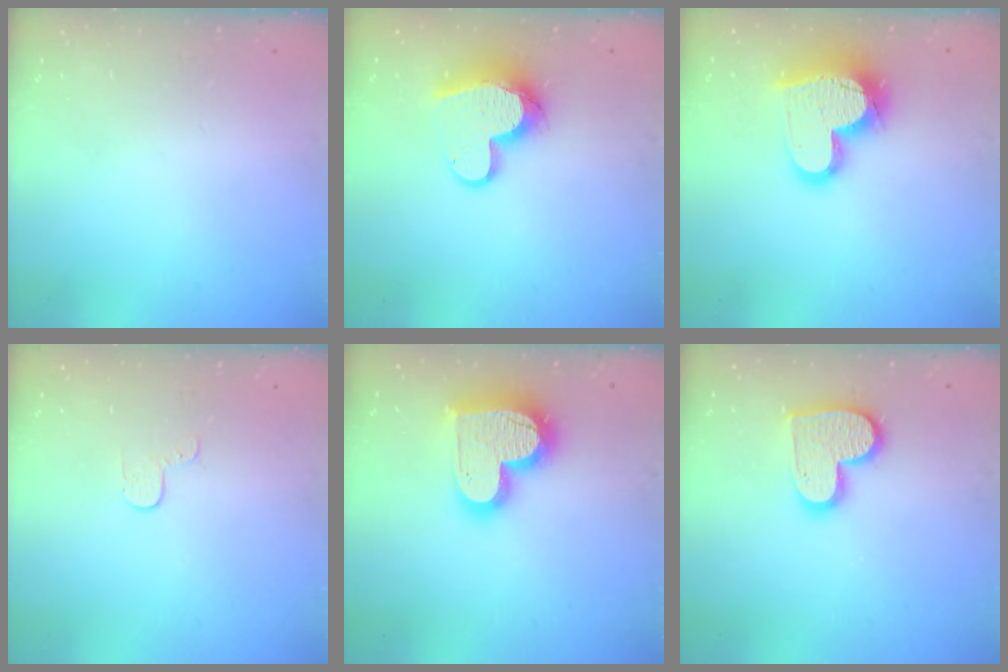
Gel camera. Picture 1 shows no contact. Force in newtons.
{"total": 12.9, "press": 12.8, "slide": 1.3}
{"total": 20.1, "press": 20.0, "slide": 1.3}
{"total": 2.9, "press": 2.9, "slide": 0.3}
{"total": 19.1, "press": 19.0, "slide": 1.6}
{"total": 13.0, "press": 13.0, "slide": 1.1}